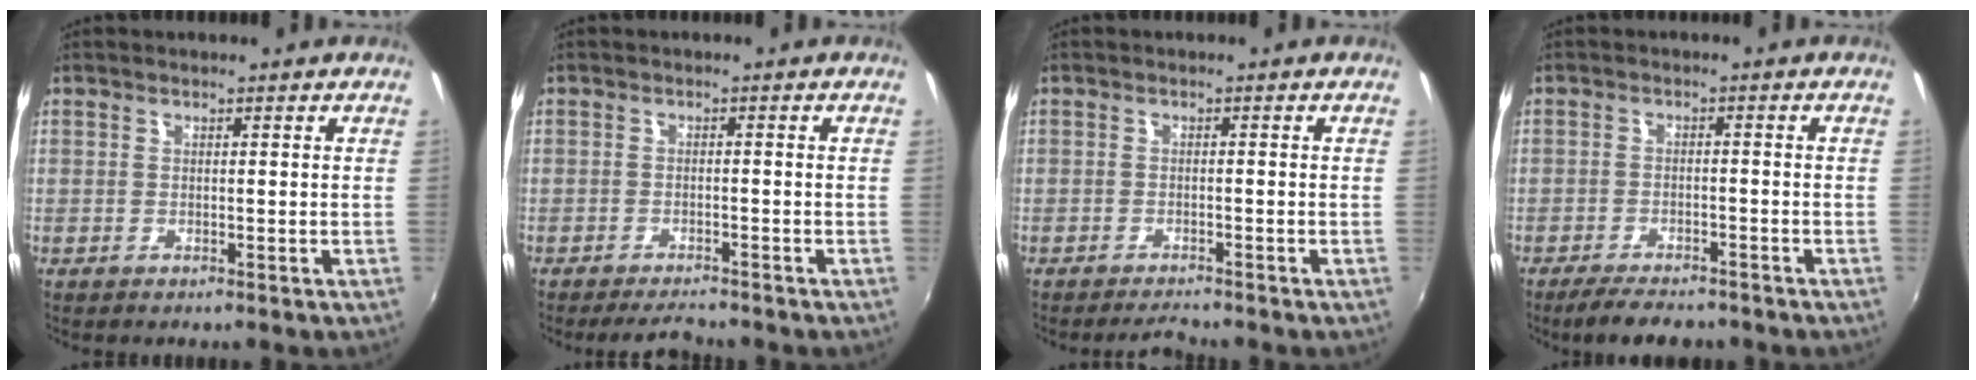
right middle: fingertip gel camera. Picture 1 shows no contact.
{"total": 4.1, "force": [-3.8, 0.6, 1.5], "torque": [-0.038, -0.008, -0.061]}
{"total": 2.3, "force": [-2.2, 0.0, 0.5], "torque": [-0.017, -0.007, -0.041]}
{"total": 7.2, "force": [-6.1, 2.1, 3.2], "torque": [-0.078, -0.011, -0.097]}